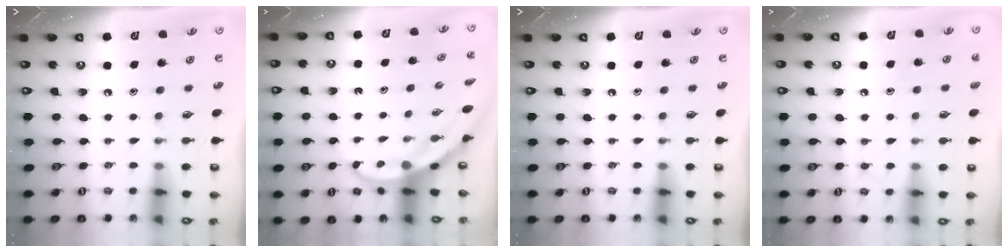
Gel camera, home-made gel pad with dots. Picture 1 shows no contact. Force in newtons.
{"total": 3.8, "press": 3.8, "slide": 0.1}
{"total": 0.0}
{"total": 6.7, "press": 6.7, "slide": 0.6}